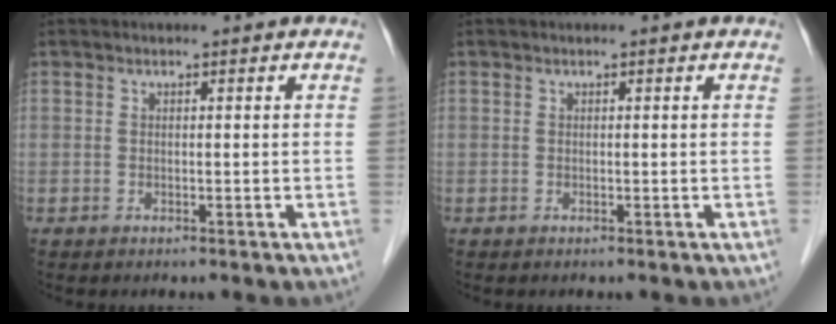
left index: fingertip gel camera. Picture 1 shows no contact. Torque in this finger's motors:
{"motor_torque": [-0.04, 0.08, 0.00, 0.00]}